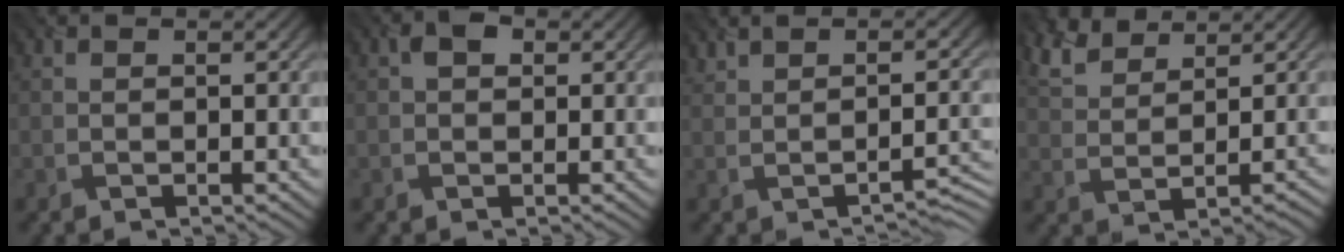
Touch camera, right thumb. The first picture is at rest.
{"total": 1.9, "force": [0.5, 1.5, 1.1], "torque": [-0.020, 0.004, 0.001]}
{"total": 2.0, "force": [-0.3, 0.5, 1.9], "torque": [-0.037, 0.008, -0.003]}
{"total": 5.0, "force": [4.0, 1.7, 2.5], "torque": [-0.070, 0.009, 0.081]}